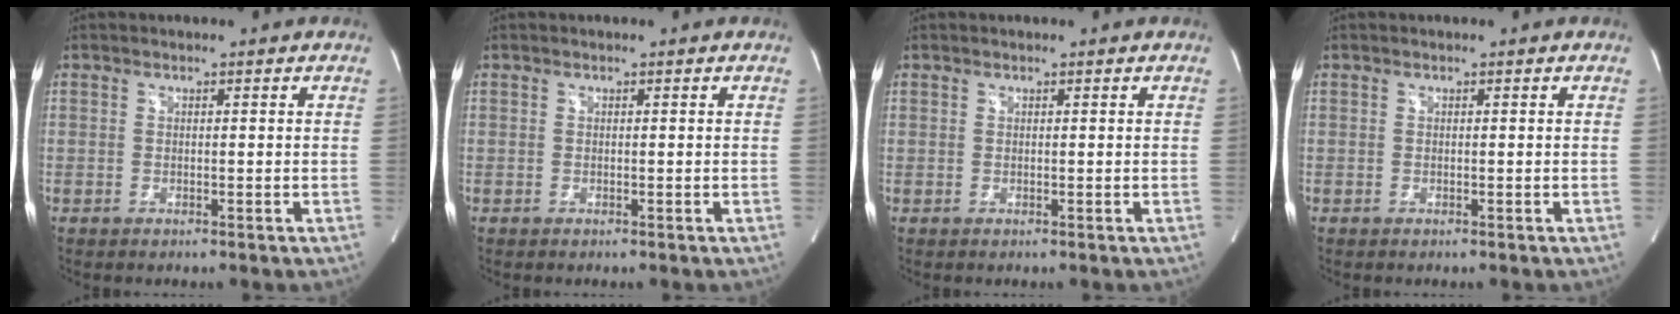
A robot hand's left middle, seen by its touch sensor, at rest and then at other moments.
{"total": 0.0}
{"total": 0.0}
{"total": 0.0}